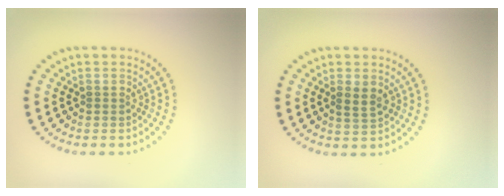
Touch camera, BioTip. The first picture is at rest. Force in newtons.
{"total": 1.3, "press": 1.2, "slide": 0.6}